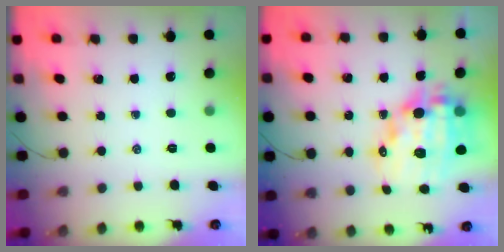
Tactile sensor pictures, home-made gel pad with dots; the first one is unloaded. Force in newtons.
{"total": 16.2, "press": 15.8, "slide": 3.5}